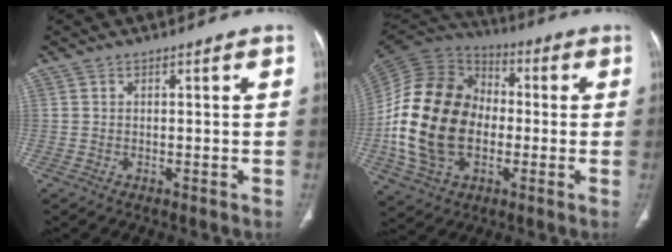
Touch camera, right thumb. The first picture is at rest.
{"total": 22.9, "force": [-2.8, 16.4, 15.8], "torque": [-0.292, 0.020, -0.051]}